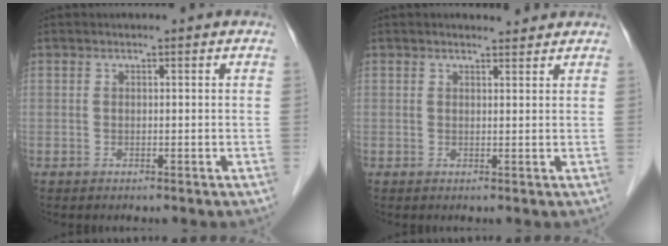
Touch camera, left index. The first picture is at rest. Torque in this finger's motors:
{"motor_torque": [0.32, -0.81, 0.16, 0.00]}